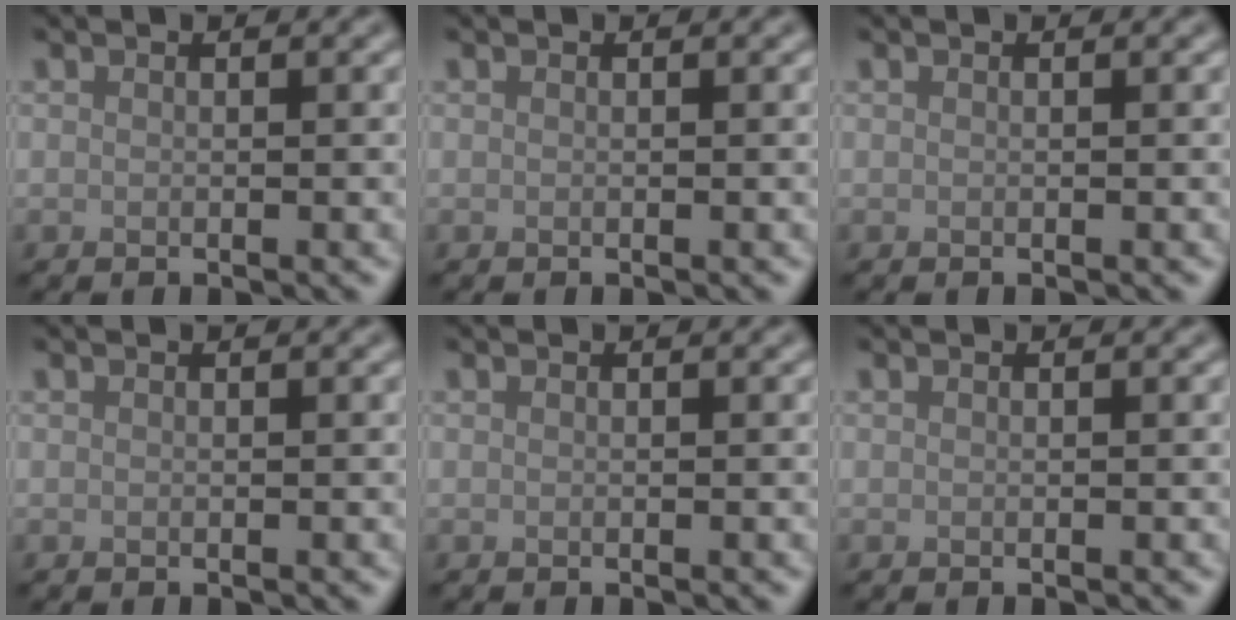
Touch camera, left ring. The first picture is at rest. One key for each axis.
{"total": 0.0}
{"total": 0.0}
{"total": 0.0}
{"total": 0.0}
{"total": 0.0}